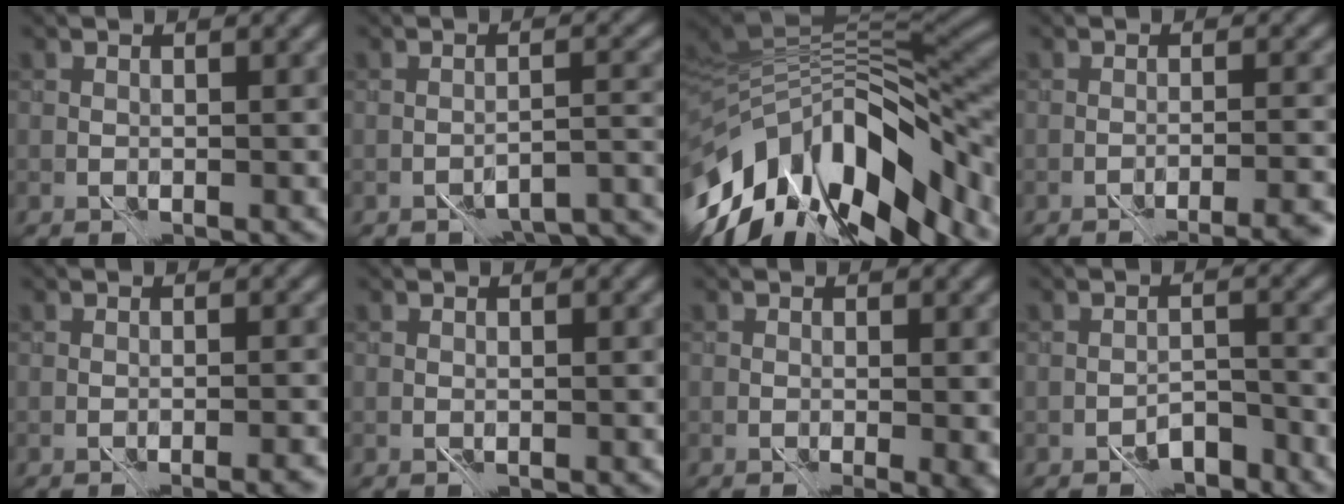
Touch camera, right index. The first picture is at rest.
{"total": 5.9, "force": [-4.8, 1.8, 3.0], "torque": [-0.039, -0.002, -0.054]}
{"total": 14.1, "force": [-6.1, 6.5, 11.0], "torque": [-0.190, 0.008, -0.101]}
{"total": 5.4, "force": [-4.9, 0.5, 2.3], "torque": [-0.031, 0.004, -0.054]}
{"total": 2.2, "force": [-1.8, 0.3, 1.3], "torque": [-0.015, -0.002, -0.023]}
{"total": 0.0}
{"total": 2.2, "force": [-0.4, 0.9, 2.0], "torque": [-0.026, -0.001, -0.007]}
{"total": 3.7, "force": [-3.0, 1.4, 1.6], "torque": [-0.016, 0.001, -0.050]}